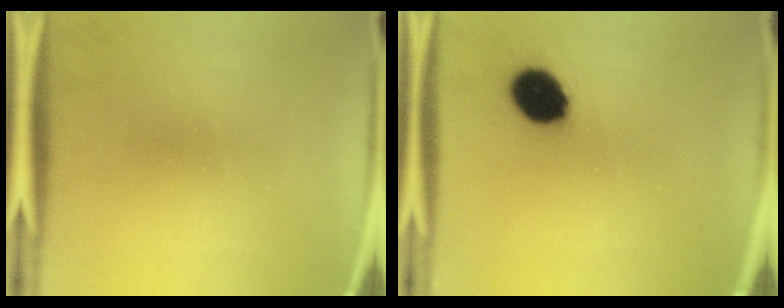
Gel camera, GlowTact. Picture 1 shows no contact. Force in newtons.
{"total": 10.6}